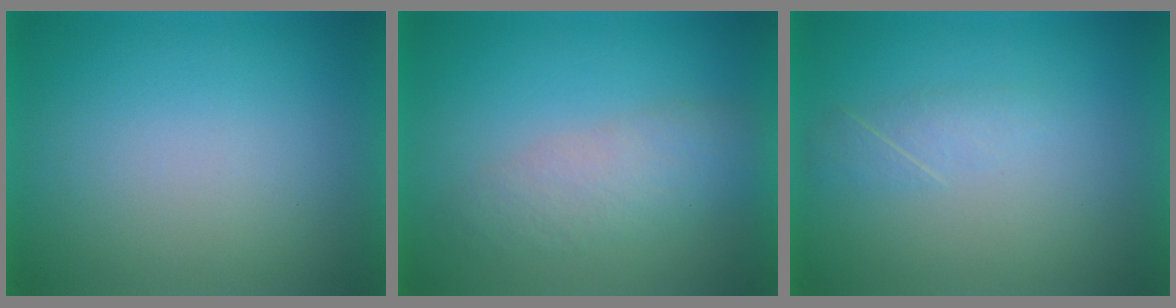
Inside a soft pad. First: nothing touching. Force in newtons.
{"total": 3.0}
{"total": 2.1}